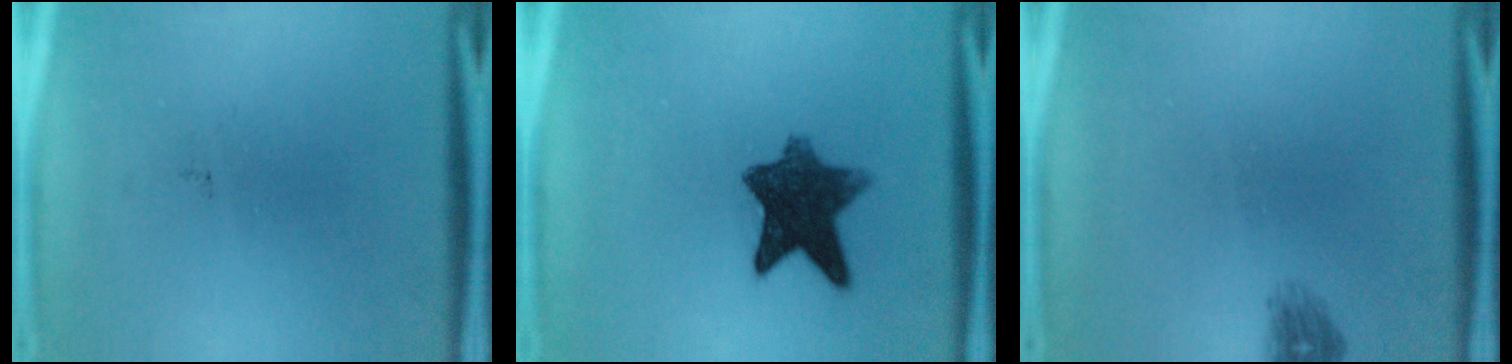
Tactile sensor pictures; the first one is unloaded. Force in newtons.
{"total": 9.3}
{"total": 1.3}